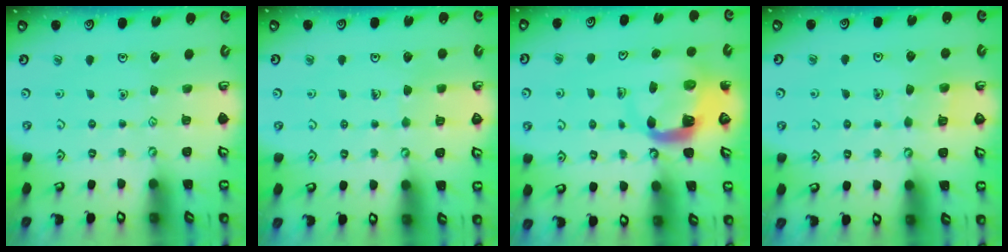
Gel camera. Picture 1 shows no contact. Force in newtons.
{"total": 4.0, "press": 3.9, "slide": 0.4}
{"total": 5.6, "press": 5.5, "slide": 0.9}
{"total": 4.8, "press": 4.8, "slide": 0.2}